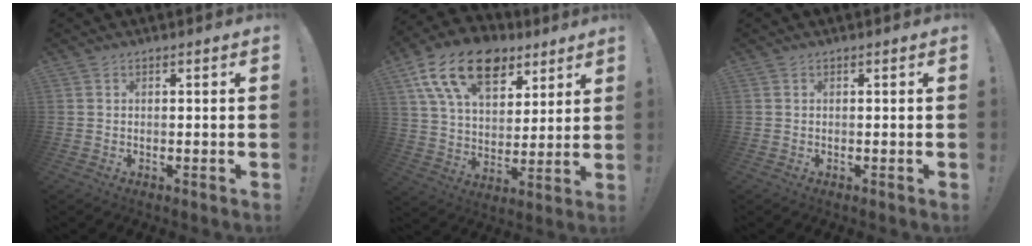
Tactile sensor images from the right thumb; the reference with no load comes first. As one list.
[{"total": 19.5, "force": [10.6, 11.8, 11.3], "torque": [-0.188, -0.049, 0.194]}, {"total": 0.0}]